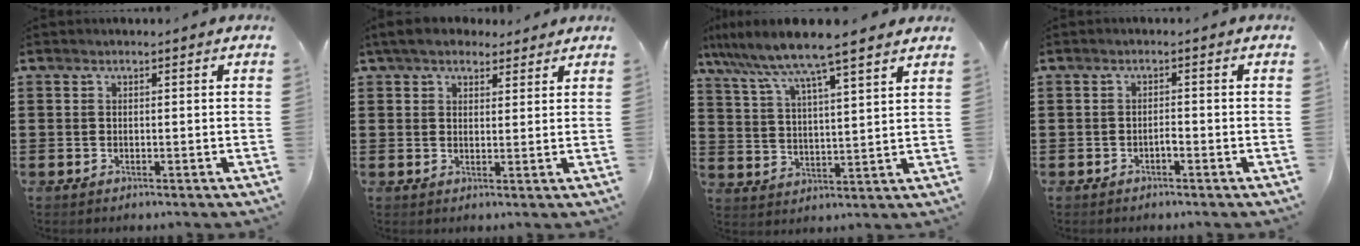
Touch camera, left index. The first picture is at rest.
{"total": 4.5, "force": [3.8, 1.9, 1.5], "torque": [-0.043, 0.002, 0.071]}
{"total": 7.7, "force": [6.6, -0.7, 3.8], "torque": [-0.099, -0.038, 0.110]}
{"total": 1.2, "force": [-0.7, 0.1, 0.9], "torque": [-0.020, -0.001, -0.014]}